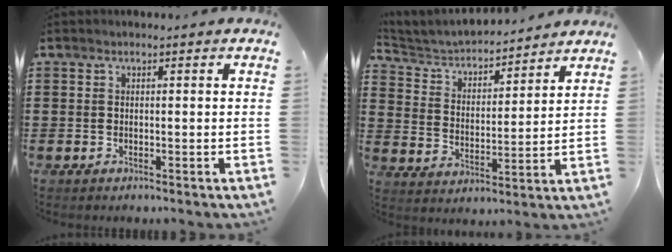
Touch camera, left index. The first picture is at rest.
{"total": 4.1, "force": [4.0, 0.7, 0.6], "torque": [-0.037, -0.031, 0.063]}